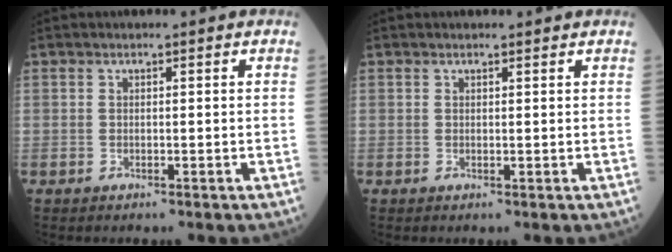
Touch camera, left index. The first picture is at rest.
{"total": 0.8, "force": [0.7, 0.2, 0.0], "torque": [-0.007, -0.006, 0.008]}